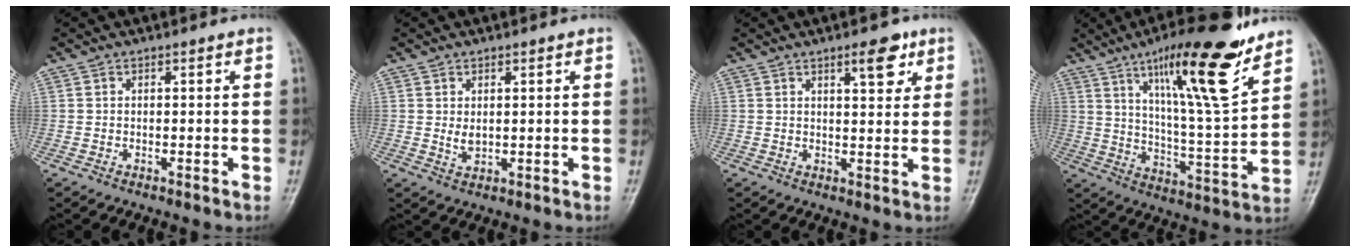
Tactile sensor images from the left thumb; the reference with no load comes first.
{"total": 2.3, "force": [0.6, 1.5, 1.7], "torque": [-0.024, -0.008, 0.014]}
{"total": 5.5, "force": [3.1, 2.1, 4.0], "torque": [-0.041, -0.016, 0.043]}
{"total": 20.1, "force": [12.6, 3.3, 15.3], "torque": [-0.222, -0.066, 0.207]}